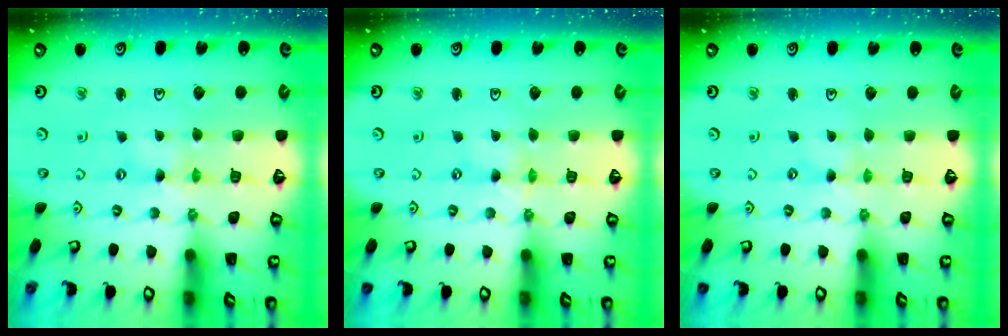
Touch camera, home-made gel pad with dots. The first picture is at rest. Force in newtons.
{"total": 0.0}
{"total": 0.0}